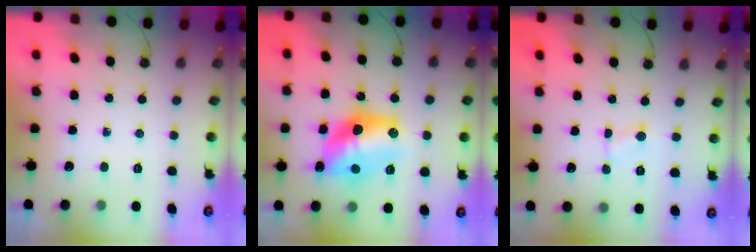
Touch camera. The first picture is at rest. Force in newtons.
{"total": 15.0, "press": 14.9, "slide": 1.2}
{"total": 1.1, "press": 1.0, "slide": 0.3}